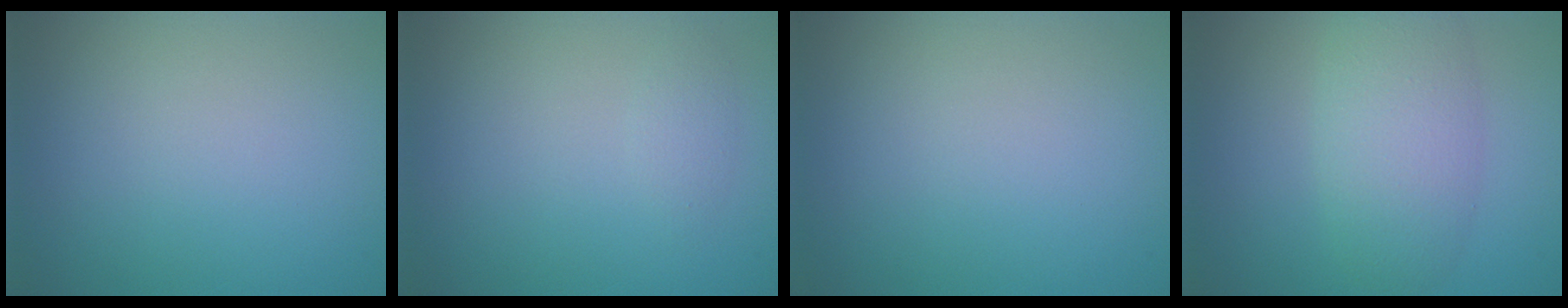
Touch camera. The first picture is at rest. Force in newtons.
{"total": 0.9, "press": 0.9, "slide": 0.0}
{"total": 0.0}
{"total": 4.8, "press": 4.8, "slide": 0.3}